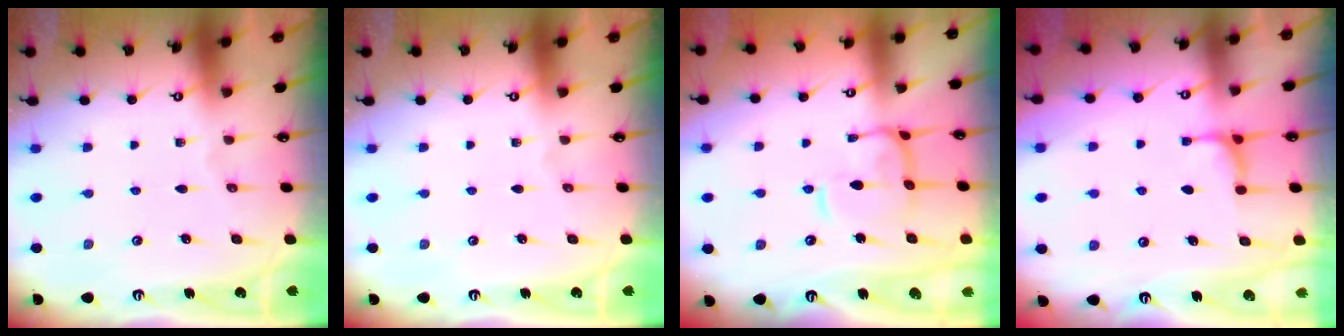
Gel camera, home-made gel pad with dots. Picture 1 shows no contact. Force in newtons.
{"total": 0.0}
{"total": 5.6, "press": 5.5, "slide": 0.9}
{"total": 3.0, "press": 3.0, "slide": 0.2}